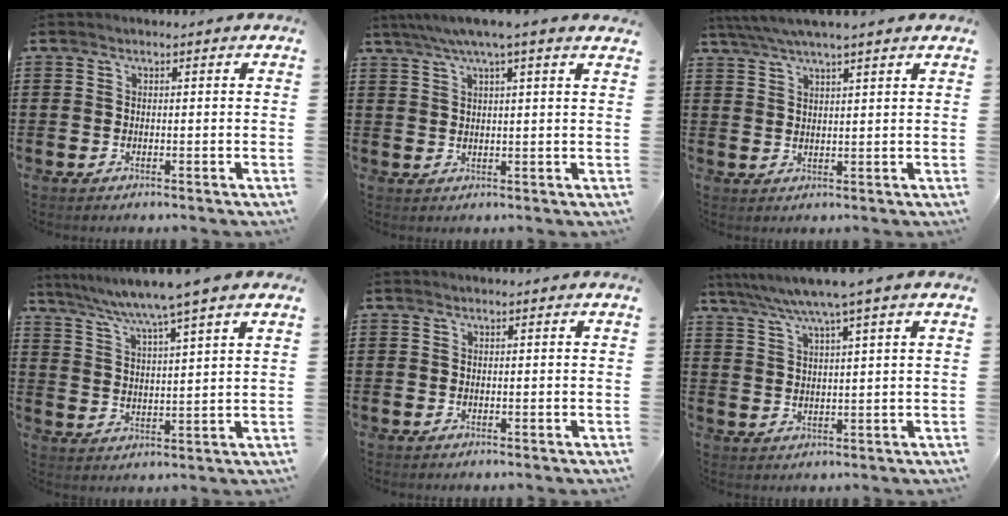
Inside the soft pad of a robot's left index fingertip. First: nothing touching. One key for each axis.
{"total": 4.3, "fx": 3.1, "fy": -0.2, "fz": 3.0, "tx": -0.065, "ty": -0.005, "tz": 0.053}
{"total": 4.1, "fx": 3.3, "fy": 0.0, "fz": 2.4, "tx": -0.054, "ty": -0.007, "tz": 0.058}
{"total": 6.1, "fx": 5.0, "fy": -1.5, "fz": 3.0, "tx": -0.078, "ty": -0.034, "tz": 0.080}
{"total": 0.0}
{"total": 5.3, "fx": 4.0, "fy": -0.7, "fz": 3.5, "tx": -0.079, "ty": -0.016, "tz": 0.065}